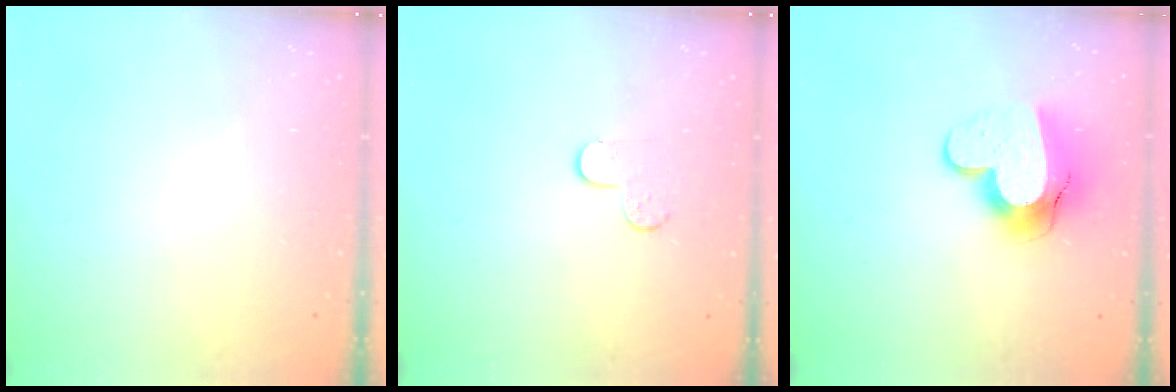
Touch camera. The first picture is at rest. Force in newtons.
{"total": 3.7, "press": 3.6, "slide": 0.4}
{"total": 13.1, "press": 13.0, "slide": 1.2}